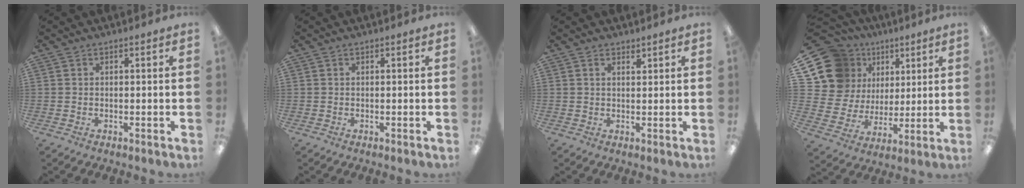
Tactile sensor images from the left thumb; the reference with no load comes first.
{"total": 0.0}
{"total": 1.4, "force": [1.3, 0.4, 0.2], "torque": [0.003, -0.004, 0.022]}
{"total": 17.3, "force": [7.8, 14.3, 5.8], "torque": [-0.142, -0.042, 0.166]}